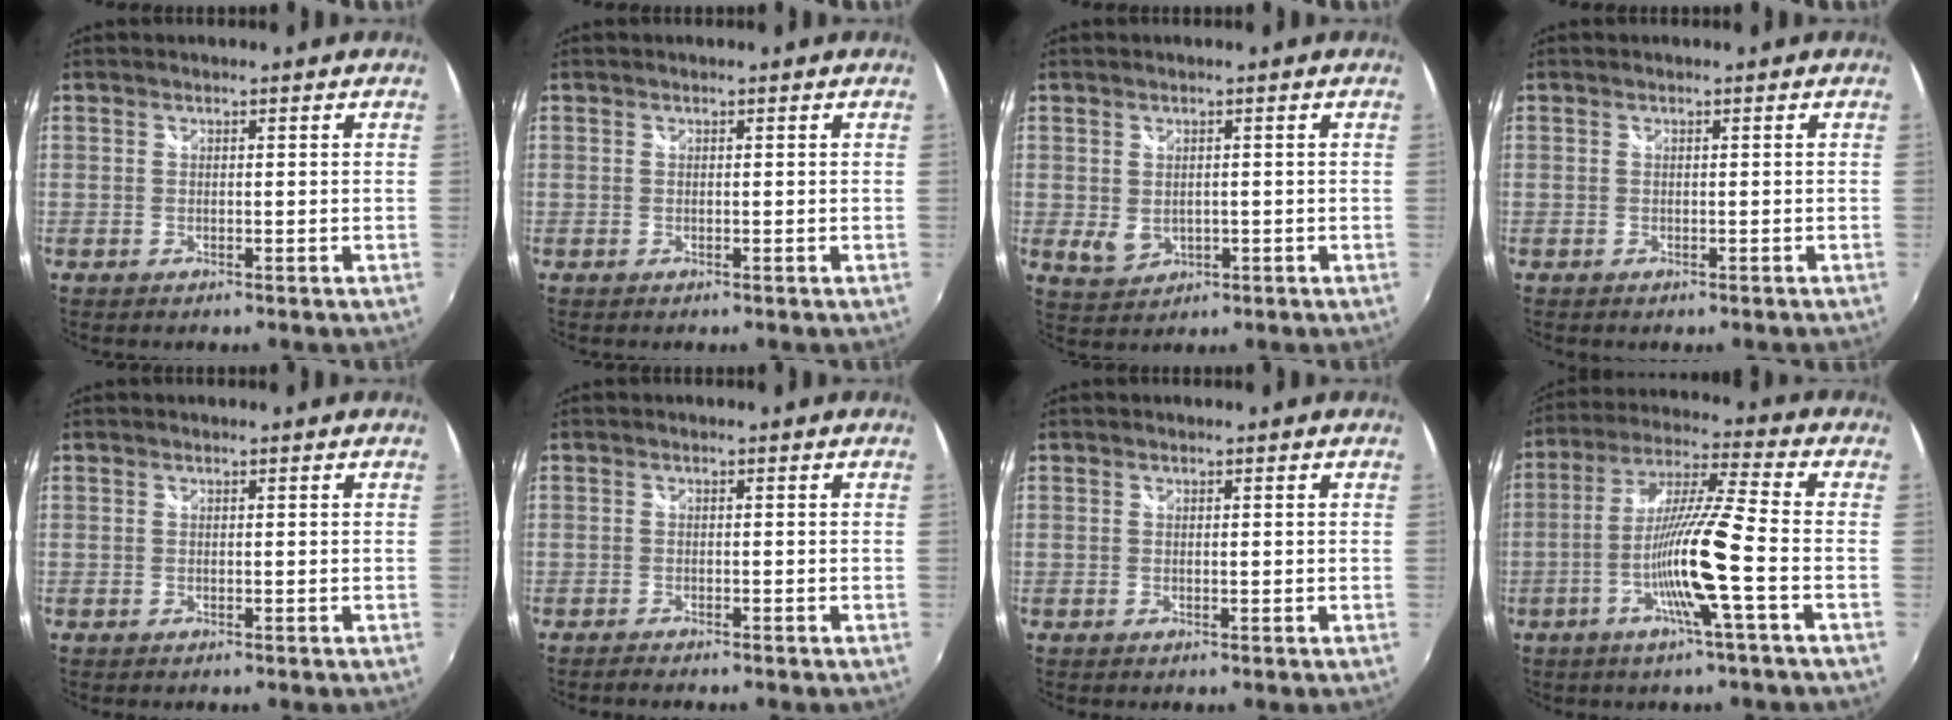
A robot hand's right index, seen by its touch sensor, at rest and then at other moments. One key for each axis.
{"total": 0.0}
{"total": 3.7, "fx": -0.1, "fy": 2.8, "fz": 2.3, "tx": -0.043, "ty": -0.005, "tz": 0.009}
{"total": 0.0}
{"total": 0.0}
{"total": 1.2, "fx": -1.1, "fy": -0.1, "fz": 0.4, "tx": -0.015, "ty": -0.009, "tz": -0.024}
{"total": 0.0}
{"total": 13.2, "fx": -4.7, "fy": -1.0, "fz": 12.3, "tx": -0.238, "ty": -0.003, "tz": -0.092}